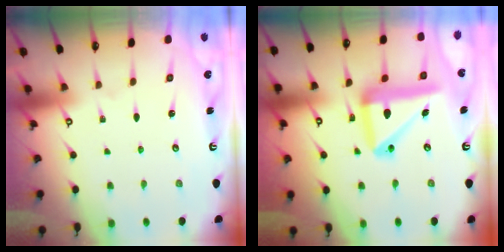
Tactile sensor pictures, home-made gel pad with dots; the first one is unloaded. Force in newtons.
{"total": 17.6, "press": 17.4, "slide": 2.2}